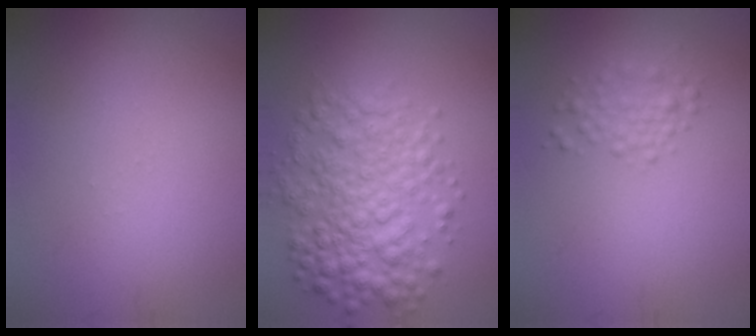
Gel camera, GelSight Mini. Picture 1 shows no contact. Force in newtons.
{"total": 5.9, "press": 5.9, "slide": 0.1}
{"total": 1.9, "press": 1.9, "slide": 0.0}